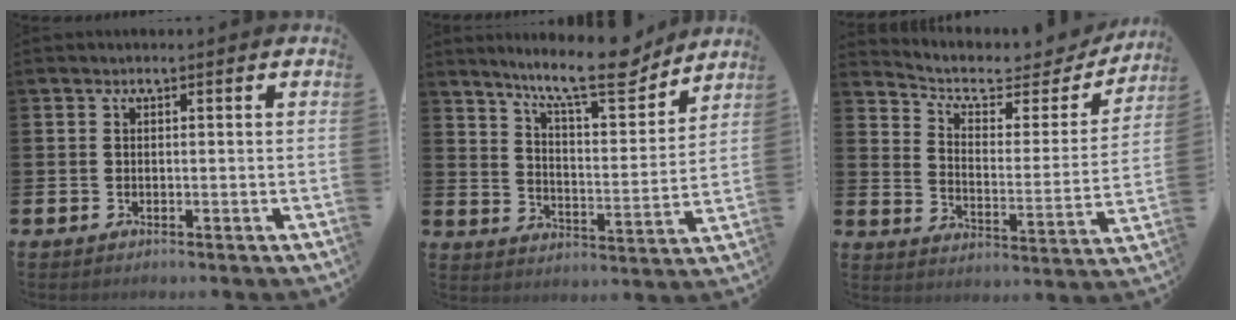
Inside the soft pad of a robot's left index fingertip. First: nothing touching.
{"total": 11.7, "force": [10.0, 2.2, 5.6], "torque": [-0.099, -0.062, 0.170]}
{"total": 6.6, "force": [5.8, 2.5, 2.0], "torque": [-0.059, -0.048, 0.092]}